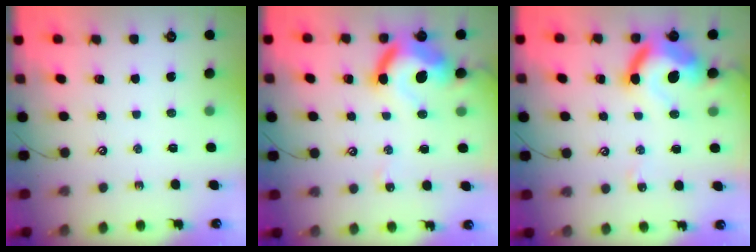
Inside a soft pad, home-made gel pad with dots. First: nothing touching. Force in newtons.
{"total": 14.2, "press": 14.1, "slide": 1.7}
{"total": 14.2, "press": 14.1, "slide": 1.7}